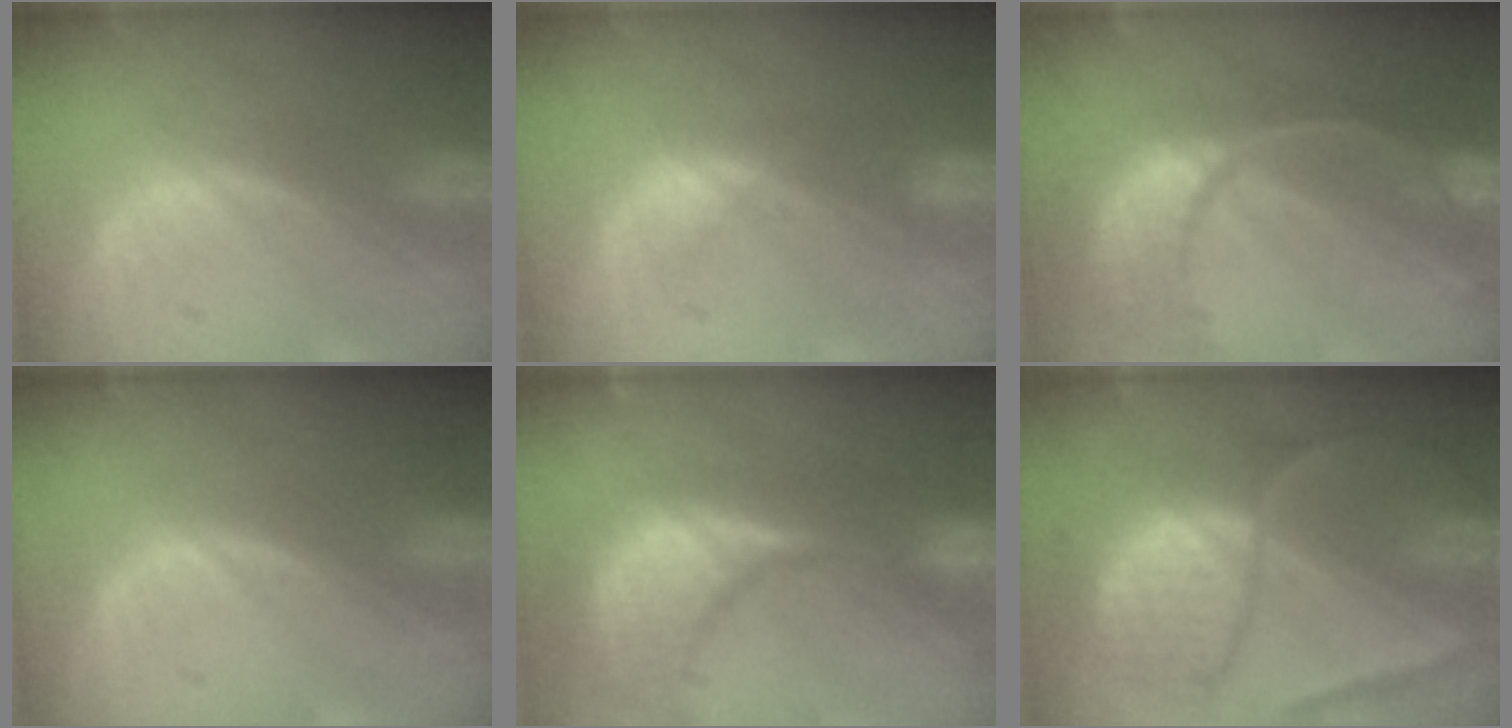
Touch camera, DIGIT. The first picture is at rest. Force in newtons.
{"total": 2.9, "press": 2.9, "slide": 0.7}
{"total": 12.1, "press": 9.8, "slide": 7.2}
{"total": 0.0}
{"total": 15.3, "press": 12.2, "slide": 9.3}
{"total": 10.2, "press": 10.1, "slide": 1.1}